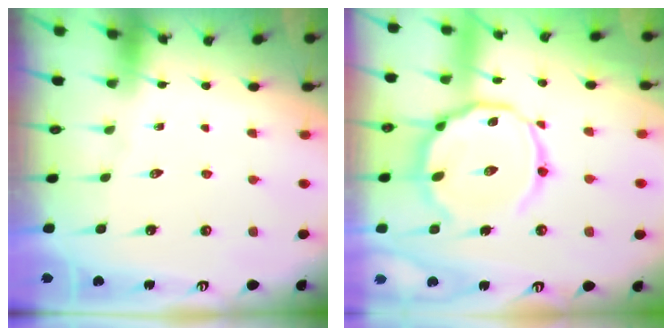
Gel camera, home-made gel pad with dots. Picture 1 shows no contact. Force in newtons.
{"total": 14.2, "press": 14.2, "slide": 1.0}